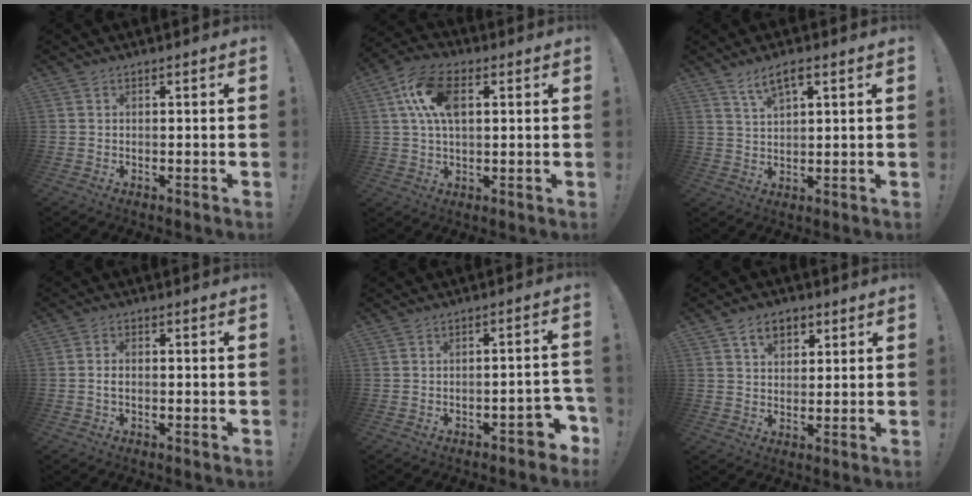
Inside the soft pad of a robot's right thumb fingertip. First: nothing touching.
{"total": 12.9, "force": [3.7, 7.1, 10.1], "torque": [-0.189, 0.008, 0.069]}
{"total": 5.6, "force": [3.4, 1.8, 4.1], "torque": [-0.074, -0.009, 0.059]}
{"total": 1.8, "force": [-0.5, 1.0, 1.4], "torque": [-0.030, 0.008, -0.007]}
{"total": 5.4, "force": [-3.3, 2.2, 3.7], "torque": [-0.044, 0.018, -0.053]}
{"total": 7.4, "force": [3.9, 5.0, 3.9], "torque": [-0.059, -0.005, 0.071]}